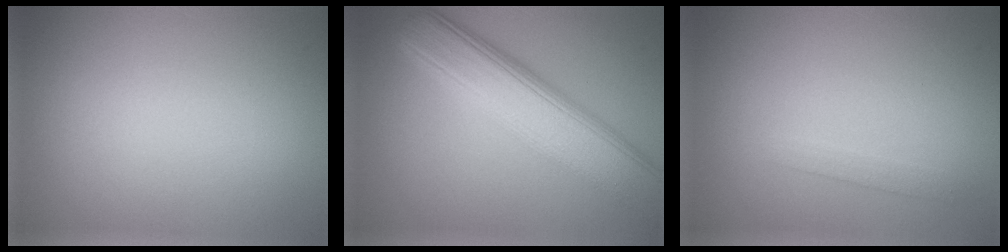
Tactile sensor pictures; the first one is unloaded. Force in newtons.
{"total": 8.2, "press": 8.2, "slide": 0.4}
{"total": 1.2, "press": 1.2, "slide": 0.1}